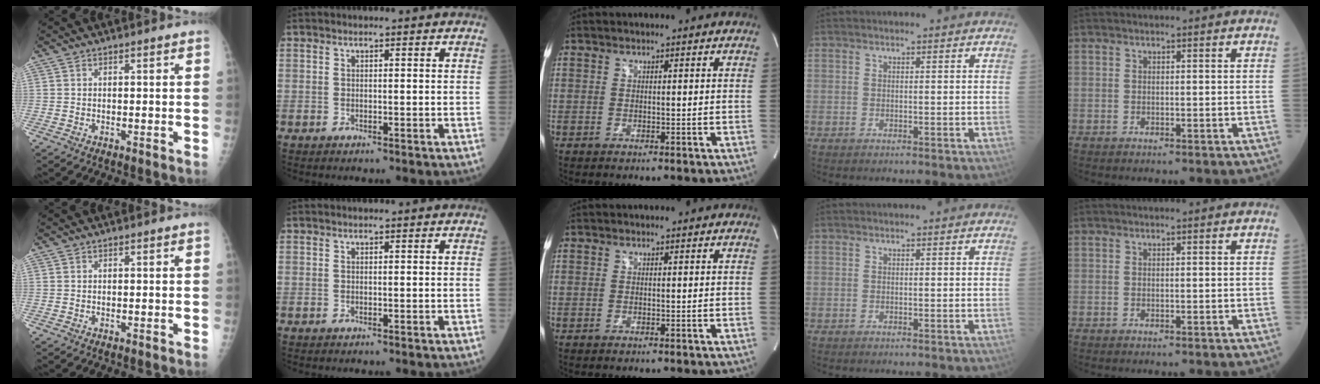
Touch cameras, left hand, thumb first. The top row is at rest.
{}